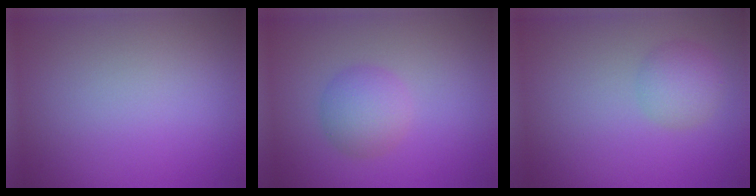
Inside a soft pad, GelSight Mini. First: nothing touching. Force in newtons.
{"total": 2.9, "press": 2.9, "slide": 0.1}
{"total": 2.5, "press": 2.5, "slide": 0.0}